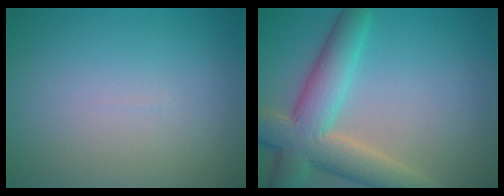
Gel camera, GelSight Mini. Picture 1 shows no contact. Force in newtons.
{"total": 7.7, "press": 7.7, "slide": 0.8}